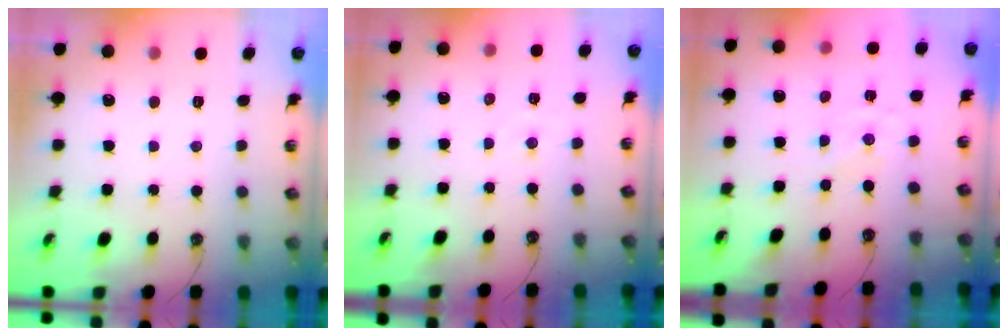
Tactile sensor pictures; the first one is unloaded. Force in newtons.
{"total": 4.0, "press": 4.0, "slide": 0.5}
{"total": 0.0}